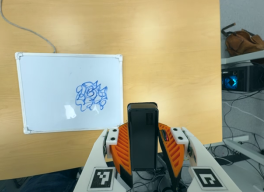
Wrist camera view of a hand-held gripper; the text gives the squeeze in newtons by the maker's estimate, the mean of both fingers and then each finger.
{"total": 4.9, "left": 4.8, "right": 5.1}